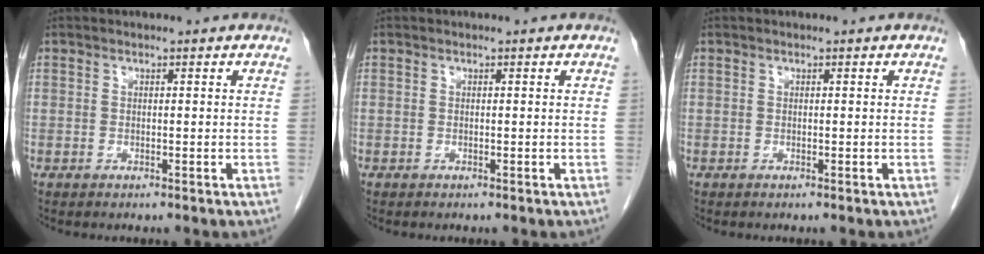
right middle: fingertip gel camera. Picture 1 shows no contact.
{"total": 0.0}
{"total": 0.0}